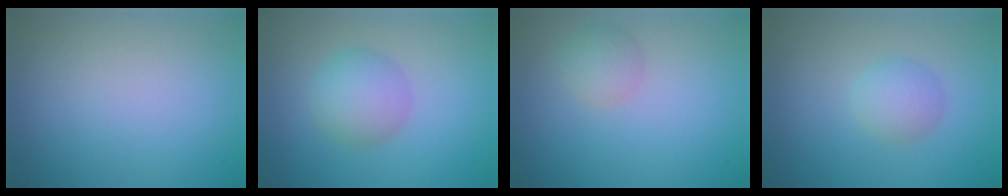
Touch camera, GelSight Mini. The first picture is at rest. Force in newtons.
{"total": 3.4, "press": 3.4, "slide": 0.1}
{"total": 1.9, "press": 1.9, "slide": 0.1}
{"total": 2.3, "press": 2.3, "slide": 0.1}